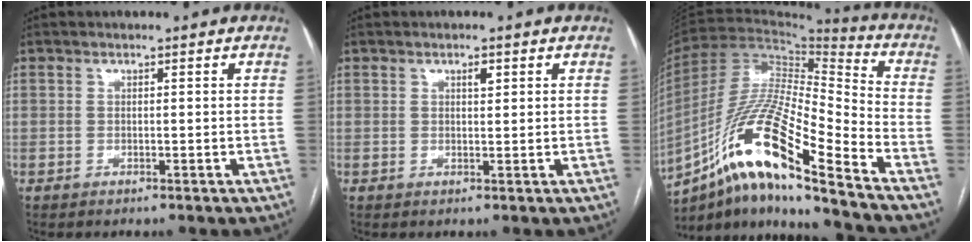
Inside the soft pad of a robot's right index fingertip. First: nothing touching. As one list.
[{"total": 1.5, "force": [0.8, 0.5, 1.2], "torque": [-0.022, -0.002, 0.010]}, {"total": 19.9, "force": [-12.3, 1.4, 15.6], "torque": [-0.320, -0.012, -0.224]}]